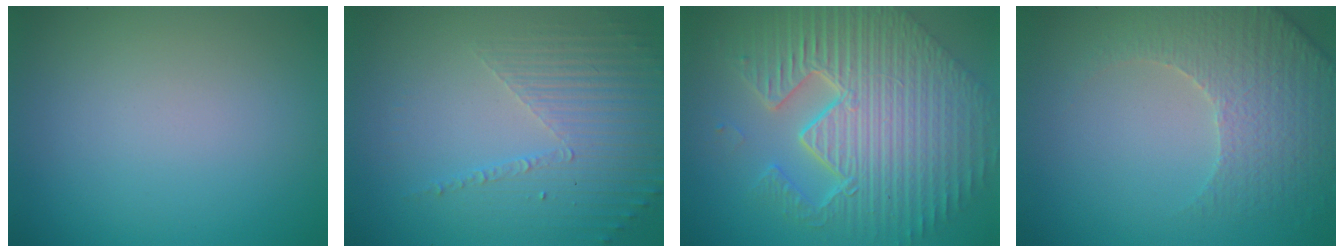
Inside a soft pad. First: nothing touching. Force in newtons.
{"total": 5.3, "press": 3.3, "slide": 4.2}
{"total": 11.5, "press": 7.5, "slide": 8.6}
{"total": 4.5, "press": 3.9, "slide": 2.4}